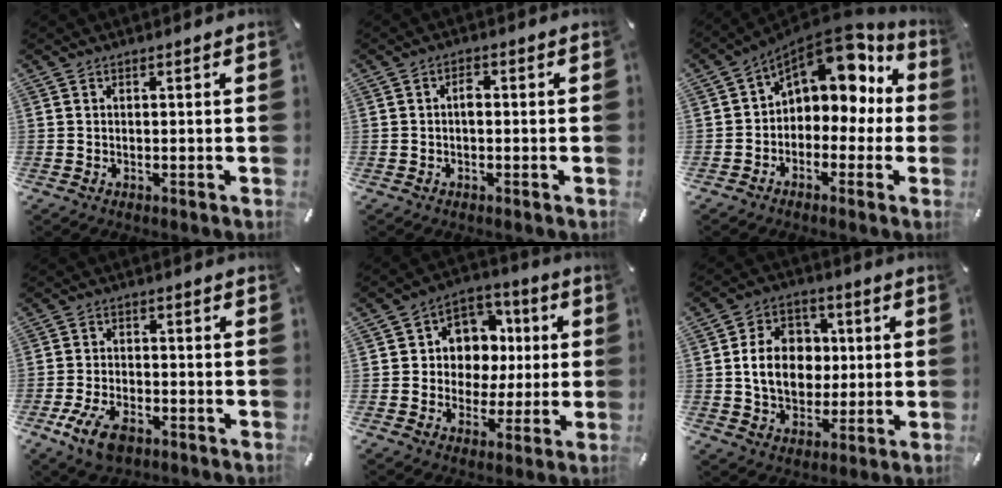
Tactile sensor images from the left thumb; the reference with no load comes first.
{"total": 2.0, "force": [-0.3, 1.0, 1.8], "torque": [-0.036, 0.007, -0.007]}
{"total": 12.1, "force": [6.4, 7.7, 6.7], "torque": [-0.105, -0.046, 0.114]}
{"total": 8.4, "force": [-4.4, 4.7, 5.4], "torque": [-0.127, 0.009, -0.083]}
{"total": 9.9, "force": [0.5, 9.6, 2.5], "torque": [-0.038, 0.001, 0.016]}
{"total": 12.2, "force": [0.6, 10.2, 6.7], "torque": [-0.121, 0.016, 0.016]}